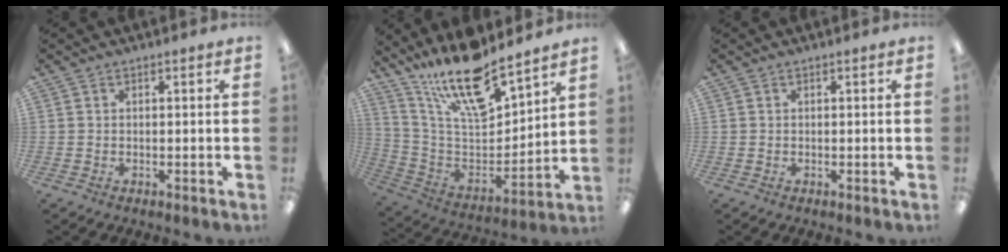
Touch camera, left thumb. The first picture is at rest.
{"total": 18.6, "force": [15.2, 4.5, 9.7], "torque": [-0.182, -0.110, 0.261]}
{"total": 0.0}